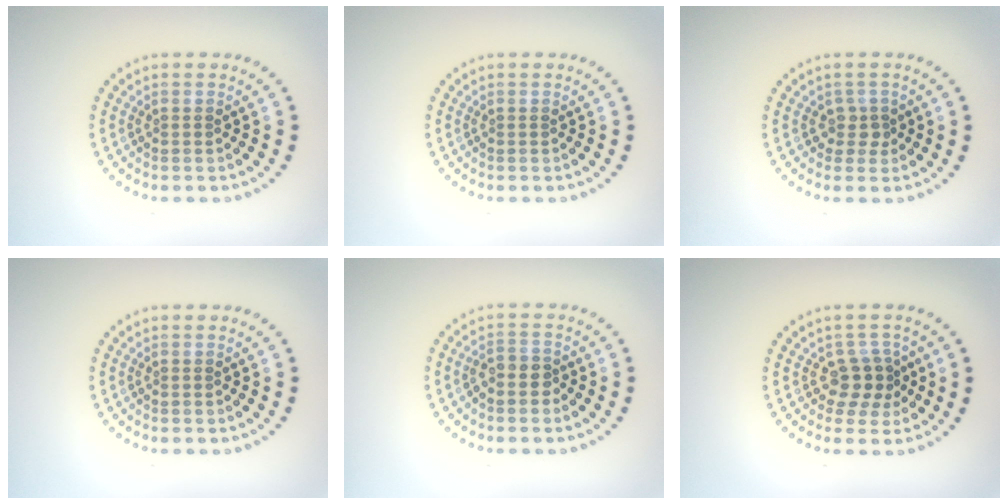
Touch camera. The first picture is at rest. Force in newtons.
{"total": 0.0}
{"total": 1.5, "press": 1.2, "slide": 0.9}
{"total": 0.0}
{"total": 2.0, "press": 1.8, "slide": 0.9}
{"total": 2.6, "press": 2.2, "slide": 1.4}